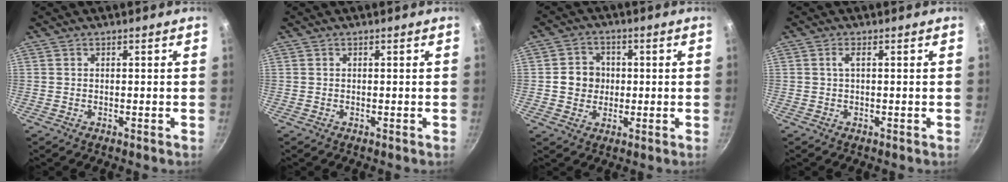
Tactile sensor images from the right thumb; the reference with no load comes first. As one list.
[{"total": 0.0}, {"total": 6.1, "force": [0.1, 5.6, 2.4], "torque": [-0.007, 0.007, -0.007]}, {"total": 1.3, "force": [0.1, 0.3, 1.2], "torque": [-0.025, 0.003, 0.004]}]